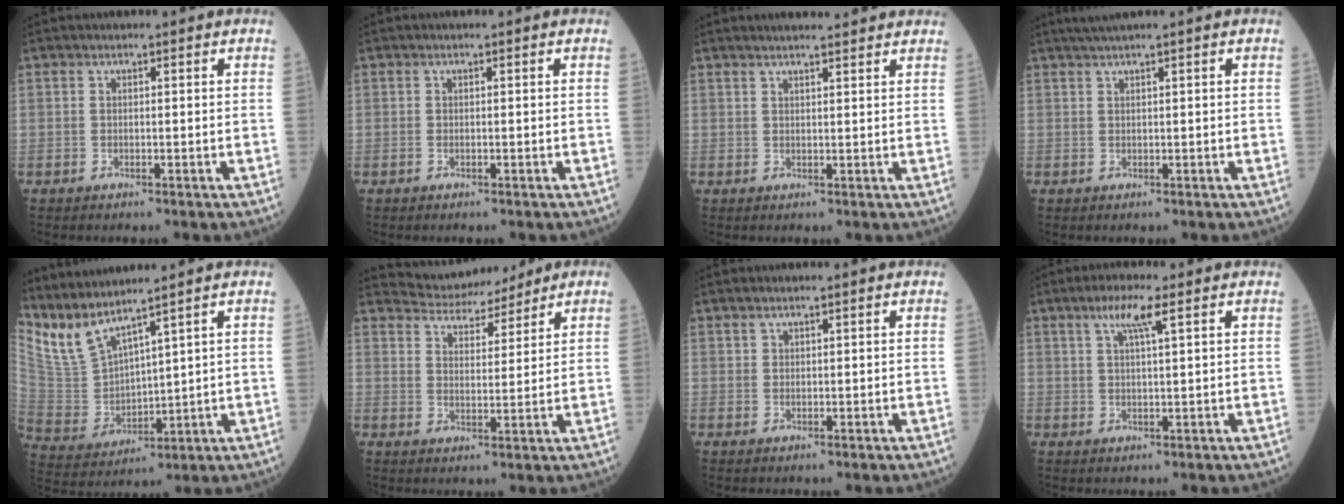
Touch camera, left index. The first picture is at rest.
{"total": 0.0}
{"total": 5.9, "force": [5.4, 0.9, 2.4], "torque": [-0.032, 0.025, 0.068]}
{"total": 2.1, "force": [1.5, -0.5, 1.4], "torque": [-0.033, 0.010, 0.034]}
{"total": 8.6, "force": [7.7, 0.5, 3.9], "torque": [-0.113, -0.004, 0.176]}
{"total": 8.3, "force": [7.7, 2.6, 1.3], "torque": [-0.027, 0.020, 0.122]}
{"total": 0.6, "force": [0.5, 0.2, 0.1], "torque": [-0.002, 0.001, 0.011]}
{"total": 4.3, "force": [2.3, 0.0, 3.7], "torque": [-0.074, 0.007, 0.043]}